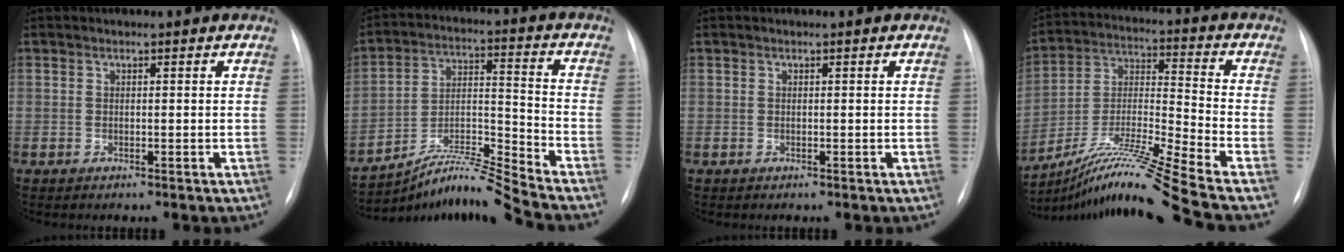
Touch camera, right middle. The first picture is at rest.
{"total": 11.3, "force": [-10.5, -2.8, 3.1], "torque": [-0.057, 0.013, -0.187]}
{"total": 0.0}
{"total": 17.2, "force": [-13.9, -3.4, 9.7], "torque": [-0.206, -0.015, -0.251]}